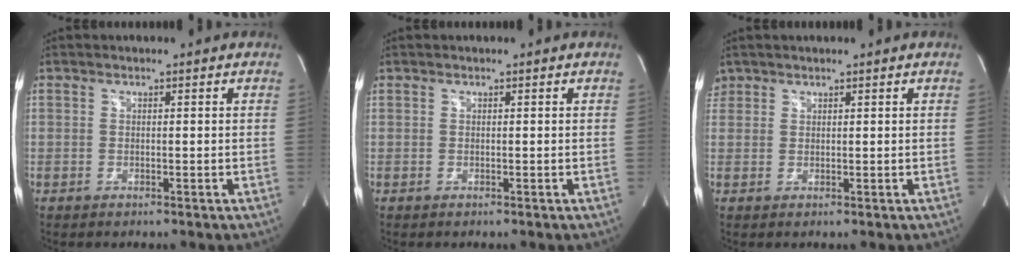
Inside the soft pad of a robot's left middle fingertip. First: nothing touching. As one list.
[{"total": 0.0}, {"total": 2.1, "force": [1.5, 1.4, 0.0], "torque": [0.002, 0.014, 0.030]}]